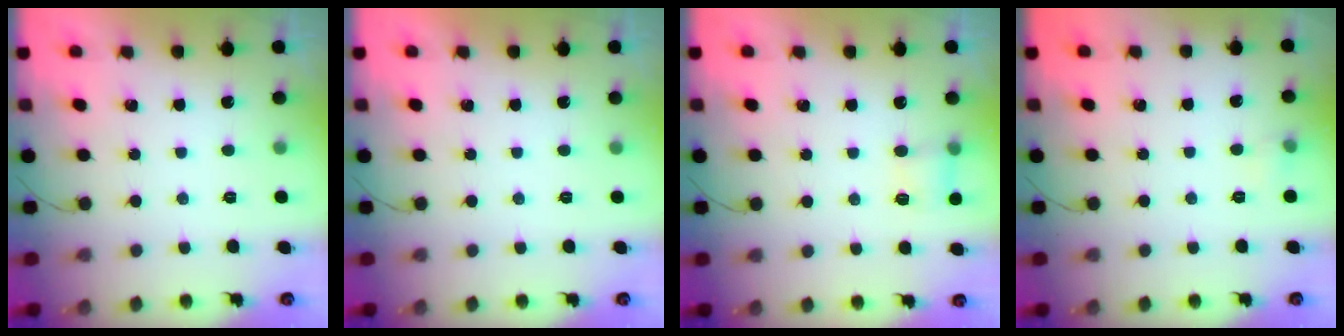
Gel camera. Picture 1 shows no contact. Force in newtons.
{"total": 0.0}
{"total": 4.6, "press": 4.4, "slide": 1.2}
{"total": 3.6, "press": 3.4, "slide": 1.1}